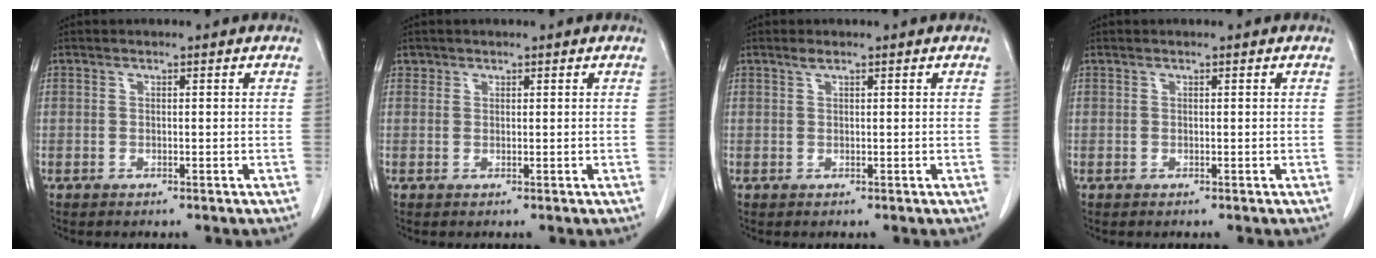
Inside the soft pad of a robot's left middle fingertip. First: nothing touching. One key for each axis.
{"total": 0.7, "fx": 0.5, "fy": 0.6, "fz": 0.0, "tx": 0.006, "ty": 0.003, "tz": 0.007}
{"total": 0.8, "fx": 0.6, "fy": 0.0, "fz": 0.5, "tx": -0.014, "ty": 0.002, "tz": 0.013}
{"total": 0.0}